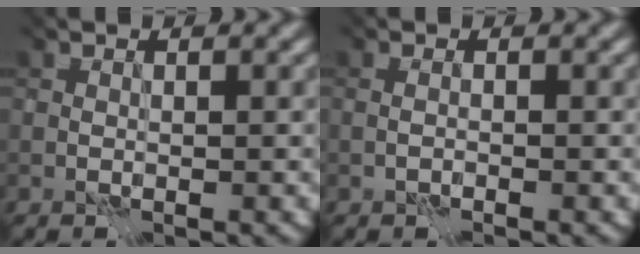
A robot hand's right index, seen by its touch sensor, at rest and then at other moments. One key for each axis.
{"total": 1.0, "fx": -0.4, "fy": 0.5, "fz": 0.8, "tx": 0.010, "ty": 0.010, "tz": -0.024}